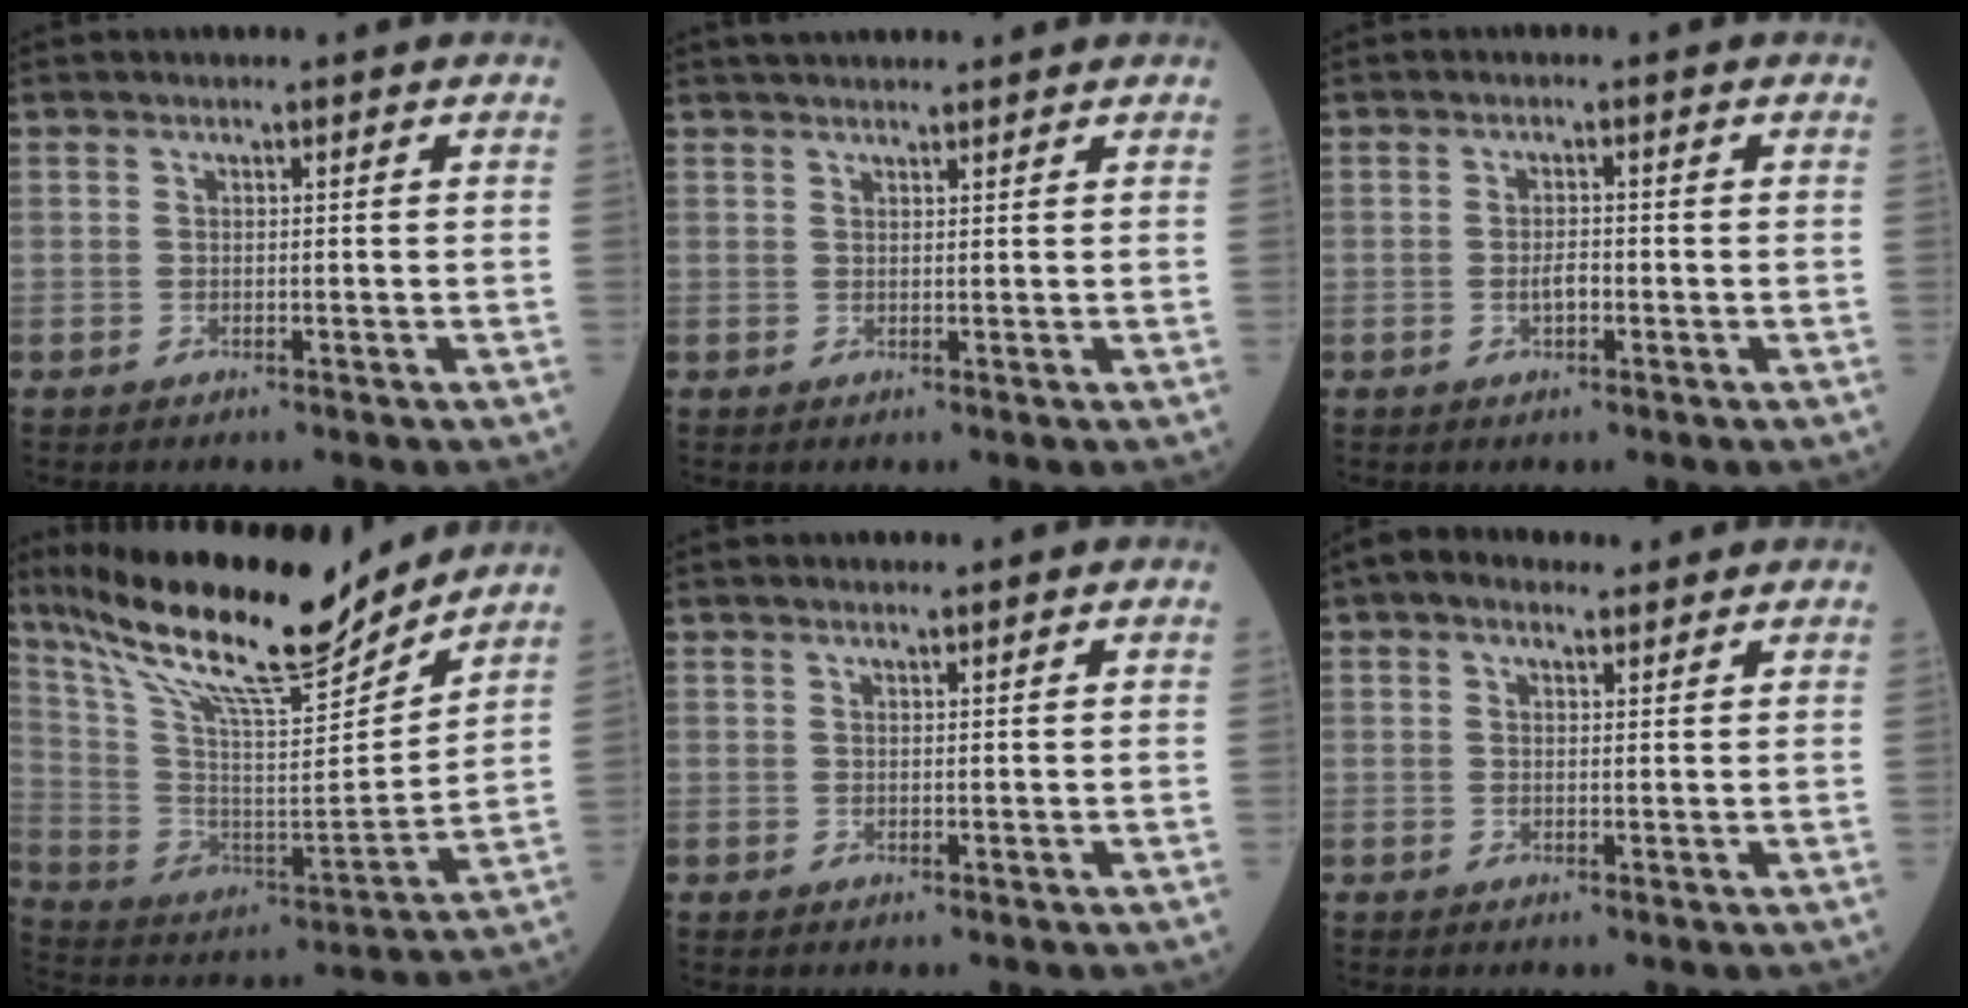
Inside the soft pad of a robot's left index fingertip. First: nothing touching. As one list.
[{"total": 5.6, "force": [5.1, 0.7, 2.1], "torque": [-0.027, 0.036, 0.075]}, {"total": 1.8, "force": [-0.6, 0.7, 1.6], "torque": [-0.029, 0.003, -0.010]}, {"total": 22.8, "force": [18.9, 3.2, 12.4], "torque": [-0.238, -0.003, 0.323]}, {"total": 1.5, "force": [1.3, 0.1, 0.6], "torque": [-0.011, 0.010, 0.023]}, {"total": 3.7, "force": [2.6, 2.0, 1.8], "torque": [-0.041, 0.028, 0.043]}]